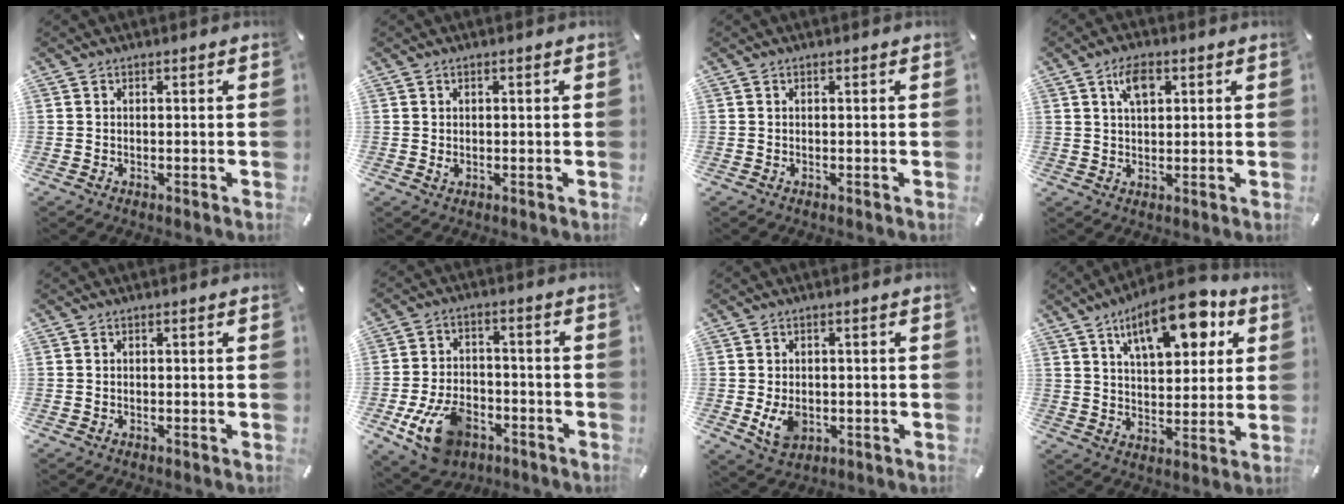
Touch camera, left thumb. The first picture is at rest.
{"total": 1.0, "force": [0.1, 0.6, 0.8], "torque": [-0.008, -0.001, -0.002]}
{"total": 0.0}
{"total": 5.9, "force": [2.8, 3.2, 4.1], "torque": [-0.066, -0.001, 0.044]}
{"total": 0.0}
{"total": 13.3, "force": [-6.0, 8.6, 8.1], "torque": [-0.147, 0.031, -0.103]}
{"total": 5.6, "force": [-0.8, 4.1, 3.7], "torque": [-0.075, -0.003, -0.014]}
{"total": 16.0, "force": [8.6, 7.4, 11.3], "torque": [-0.169, -0.029, 0.142]}